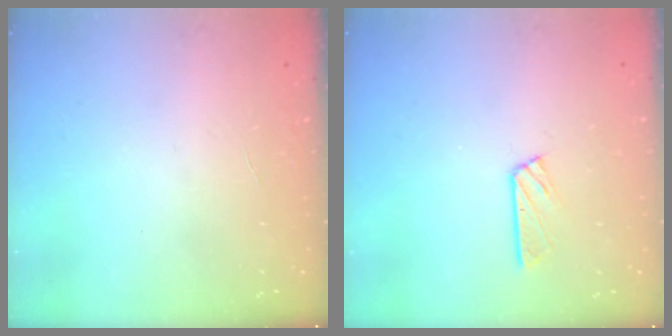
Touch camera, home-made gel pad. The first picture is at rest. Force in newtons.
{"total": 4.4, "press": 4.4, "slide": 0.4}